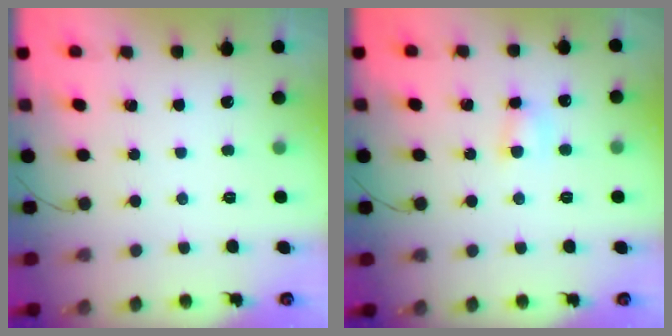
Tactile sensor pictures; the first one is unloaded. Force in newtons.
{"total": 4.3, "press": 4.2, "slide": 1.1}